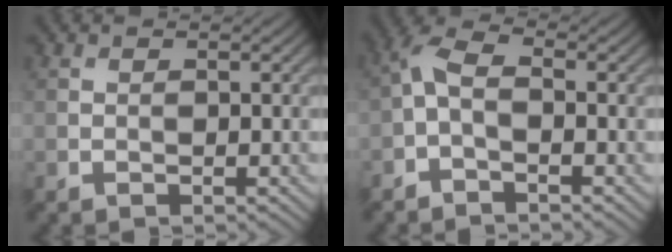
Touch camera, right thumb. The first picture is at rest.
{"total": 3.9, "force": [-1.1, 1.9, 3.2], "torque": [-0.081, 0.010, -0.033]}